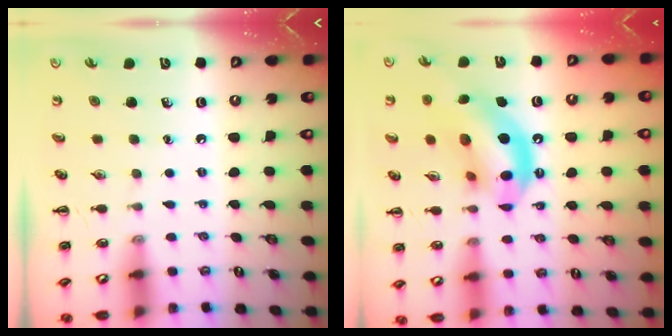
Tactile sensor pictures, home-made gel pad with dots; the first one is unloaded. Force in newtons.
{"total": 16.6, "press": 16.2, "slide": 3.6}